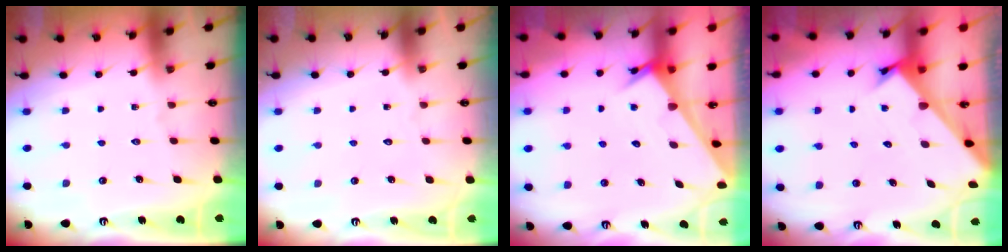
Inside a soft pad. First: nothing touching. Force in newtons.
{"total": 1.6, "press": 1.6, "slide": 0.1}
{"total": 2.4, "press": 2.4, "slide": 0.1}
{"total": 2.5, "press": 2.5, "slide": 0.3}